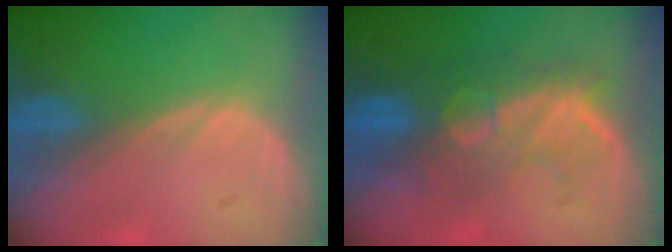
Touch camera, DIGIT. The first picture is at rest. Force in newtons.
{"total": 9.9, "press": 8.6, "slide": 4.9}